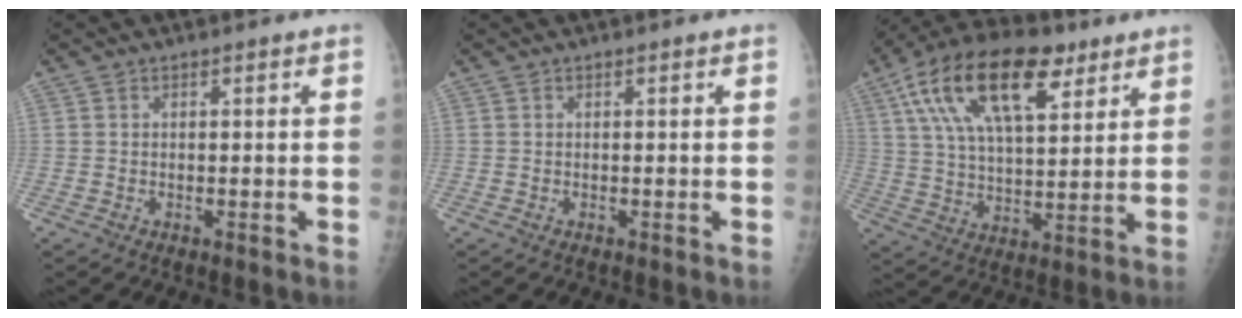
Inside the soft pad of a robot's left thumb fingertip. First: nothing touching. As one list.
[{"total": 0.0}, {"total": 20.7, "force": [10.0, 9.7, 15.4], "torque": [-0.260, -0.007, 0.175]}]